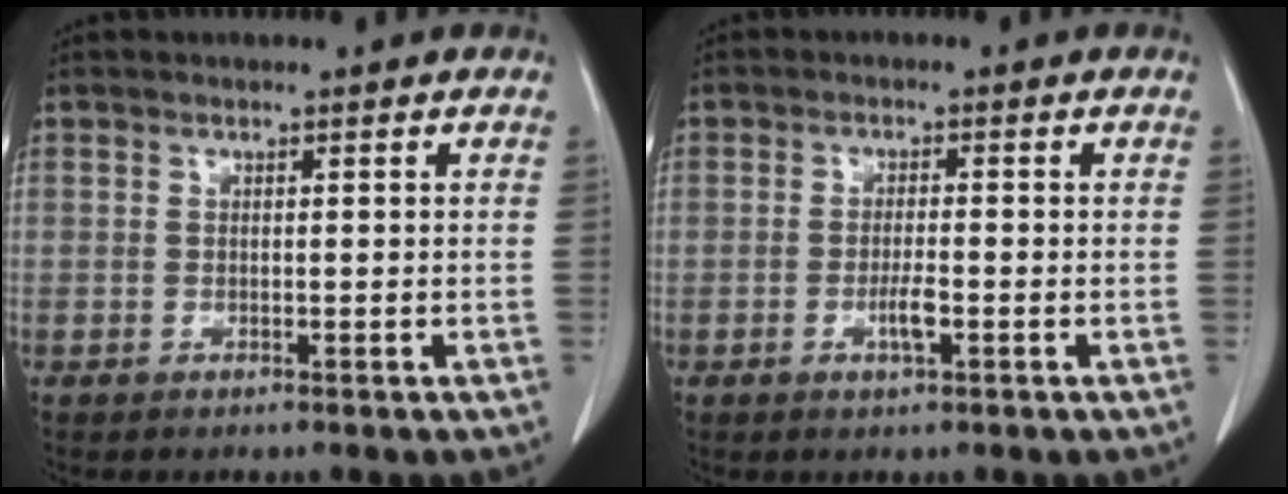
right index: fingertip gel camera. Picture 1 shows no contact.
{"total": 2.8, "force": [-1.0, 0.5, 2.5], "torque": [-0.050, -0.001, -0.016]}